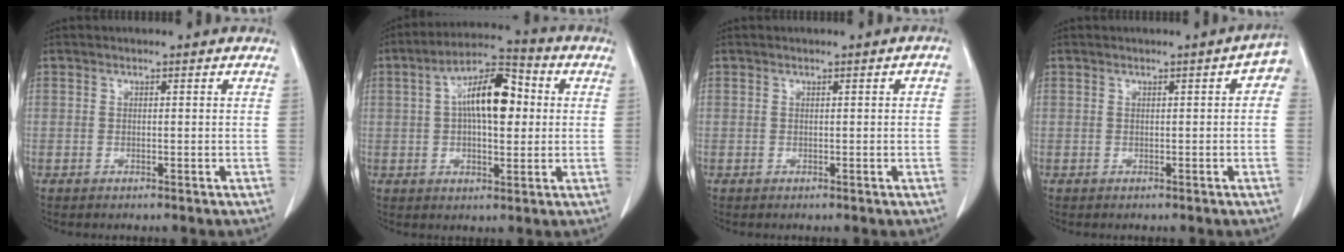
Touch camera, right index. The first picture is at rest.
{"total": 11.4, "force": [1.8, 4.3, 10.4], "torque": [-0.188, 0.028, 0.024]}
{"total": 1.0, "force": [0.1, 0.2, 1.0], "torque": [-0.012, 0.004, 0.003]}
{"total": 2.7, "force": [0.7, 0.8, 2.5], "torque": [-0.022, 0.011, 0.004]}